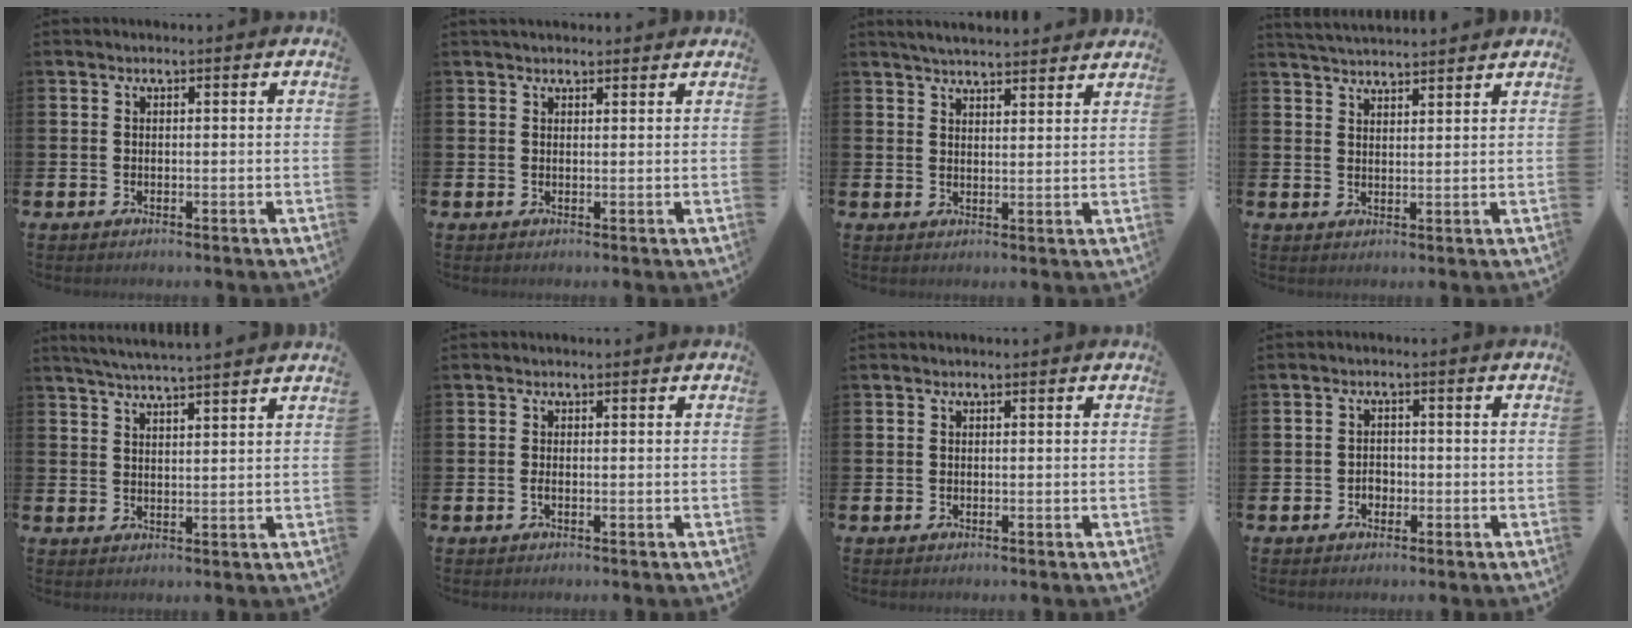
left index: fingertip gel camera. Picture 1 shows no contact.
{"total": 1.5, "force": [1.4, 0.5, 0.2], "torque": [0.003, -0.001, 0.025]}
{"total": 4.2, "force": [4.2, 0.1, 0.5], "torque": [-0.018, -0.021, 0.075]}
{"total": 3.6, "force": [3.6, 0.0, 0.1], "torque": [-0.010, -0.017, 0.067]}
{"total": 4.6, "force": [4.4, -0.8, 0.7], "torque": [-0.032, -0.018, 0.081]}
{"total": 0.6, "force": [-0.3, 0.1, 0.5], "torque": [-0.014, 0.000, -0.004]}
{"total": 0.0}
{"total": 1.8, "force": [-0.7, 1.4, 0.7], "torque": [-0.004, -0.002, -0.018]}